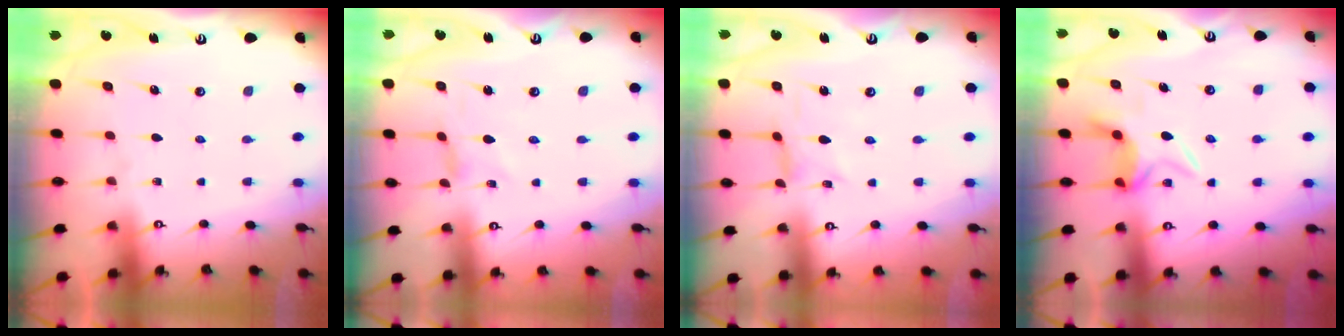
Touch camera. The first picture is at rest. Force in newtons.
{"total": 0.0}
{"total": 0.0}
{"total": 6.0, "press": 5.9, "slide": 1.4}